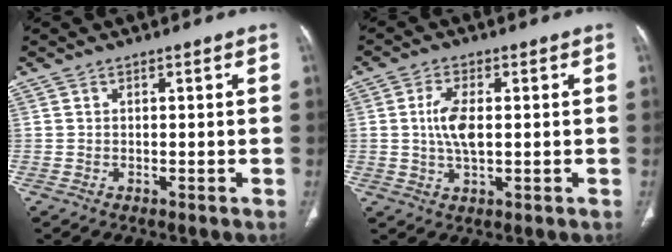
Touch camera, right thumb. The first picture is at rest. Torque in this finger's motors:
{"motor_torque": [1.22, 1.16, 1.11, -0.25, 0.06]}